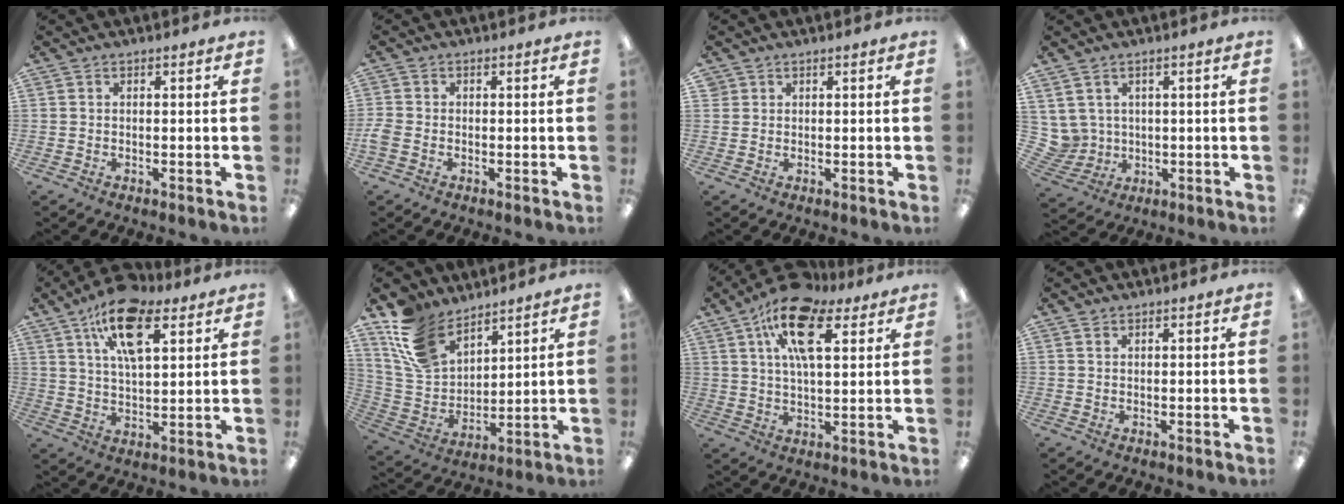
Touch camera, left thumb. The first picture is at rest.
{"total": 2.6, "force": [-1.0, 1.7, 1.6], "torque": [-0.032, 0.002, -0.016]}
{"total": 1.2, "force": [0.7, 0.9, 0.1], "torque": [0.005, -0.001, 0.012]}
{"total": 5.7, "force": [2.1, 5.2, 1.0], "torque": [-0.044, -0.007, 0.045]}
{"total": 15.4, "force": [8.5, 7.3, 10.6], "torque": [-0.174, -0.019, 0.149]}
{"total": 14.8, "force": [10.5, 8.4, 6.0], "torque": [-0.143, -0.045, 0.210]}
{"total": 17.2, "force": [9.1, 8.1, 12.2], "torque": [-0.213, -0.023, 0.153]}
{"total": 1.0, "force": [0.7, 0.7, 0.3], "torque": [-0.008, 0.000, 0.013]}